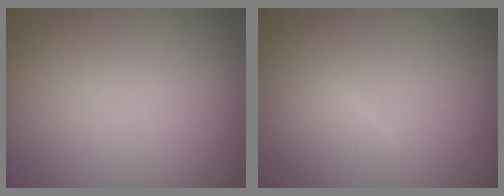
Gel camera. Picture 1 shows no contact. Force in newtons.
{"total": 1.5, "press": 1.5, "slide": 0.1}